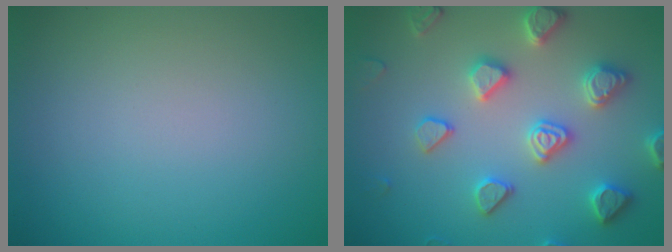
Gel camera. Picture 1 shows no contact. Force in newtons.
{"total": 4.5, "press": 4.5, "slide": 0.6}